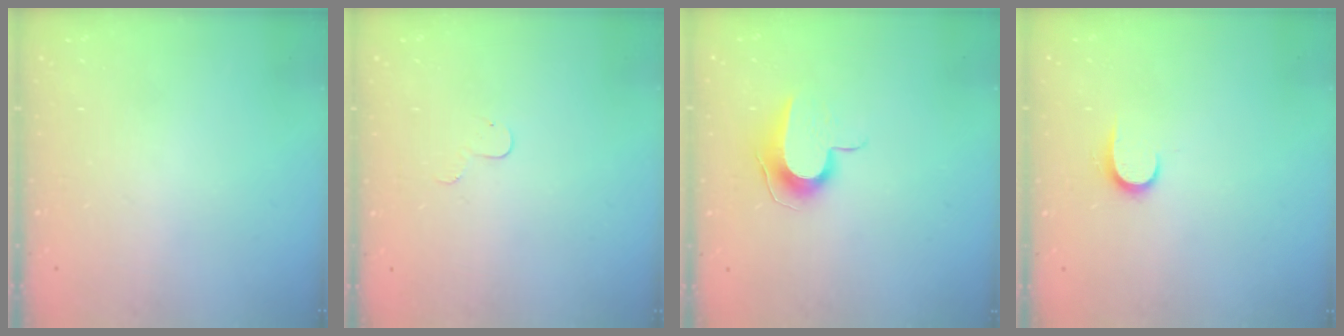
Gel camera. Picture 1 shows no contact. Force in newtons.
{"total": 3.7, "press": 3.7, "slide": 0.4}
{"total": 9.4, "press": 9.4, "slide": 0.5}
{"total": 6.2, "press": 6.1, "slide": 0.6}